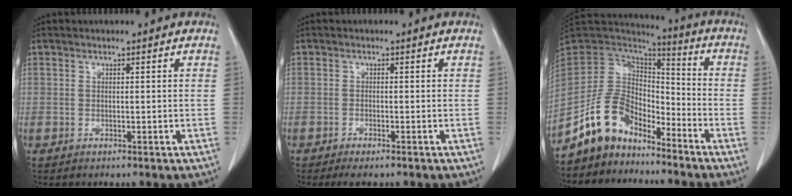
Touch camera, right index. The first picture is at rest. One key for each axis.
{"total": 2.6, "fx": -2.0, "fy": 0.6, "fz": 1.5, "tx": -0.018, "ty": -0.005, "tz": -0.025}
{"total": 10.7, "fx": -8.3, "fy": 5.4, "fz": 4.0, "tx": -0.083, "ty": 0.041, "tz": -0.158}